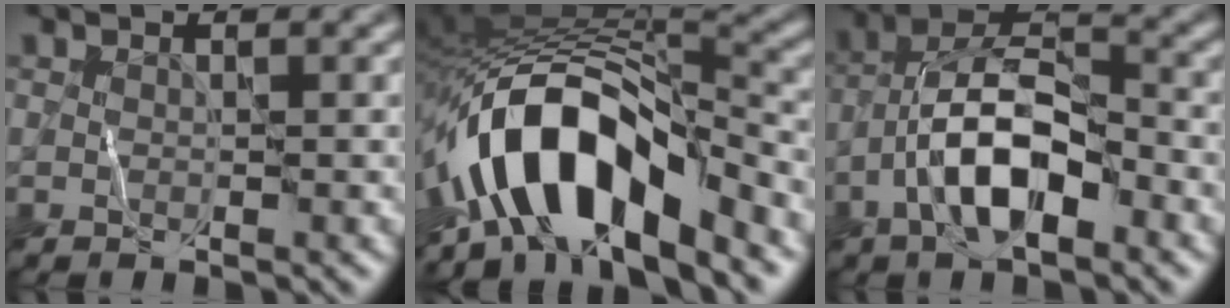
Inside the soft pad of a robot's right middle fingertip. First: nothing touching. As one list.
[{"total": 12.1, "force": [-5.7, 5.4, 9.3], "torque": [-0.150, 0.012, -0.105]}, {"total": 7.5, "force": [-3.2, 3.1, 6.1], "torque": [-0.108, 0.017, -0.066]}]